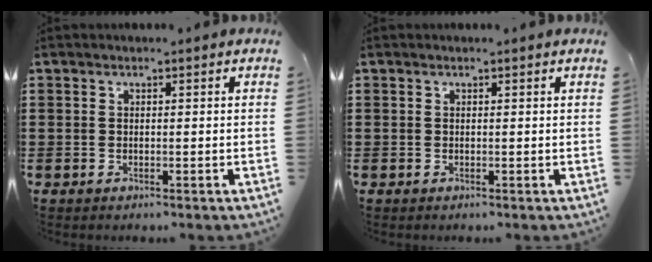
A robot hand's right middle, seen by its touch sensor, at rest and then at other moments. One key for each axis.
{"total": 0.0}